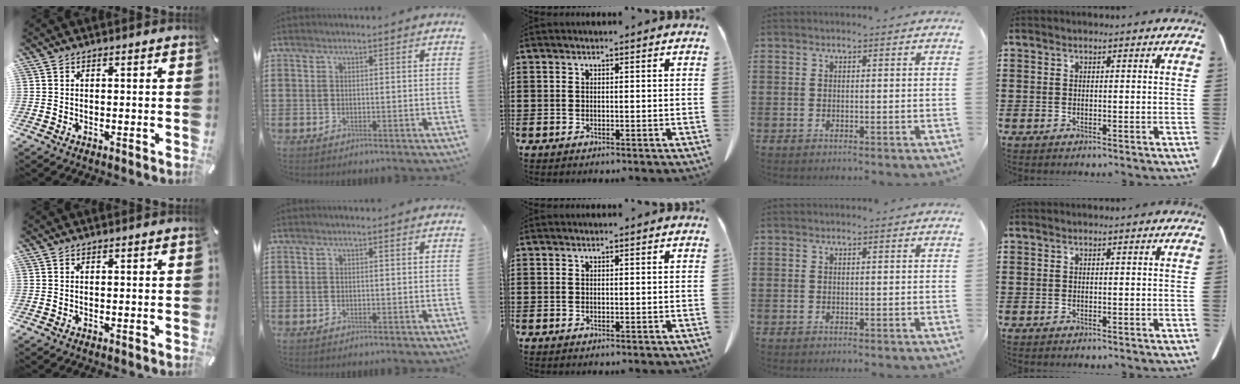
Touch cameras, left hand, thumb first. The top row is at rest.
{}